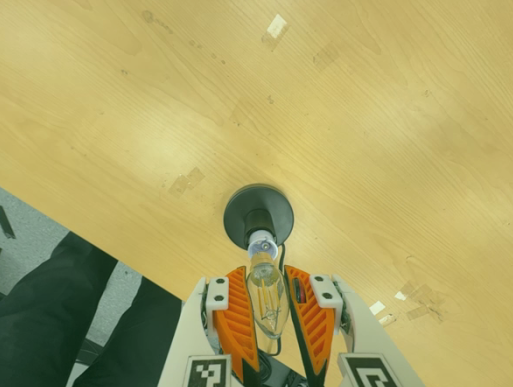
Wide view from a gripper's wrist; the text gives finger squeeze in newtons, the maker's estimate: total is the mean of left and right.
{"total": 14.9, "left": 17.1, "right": 12.7}